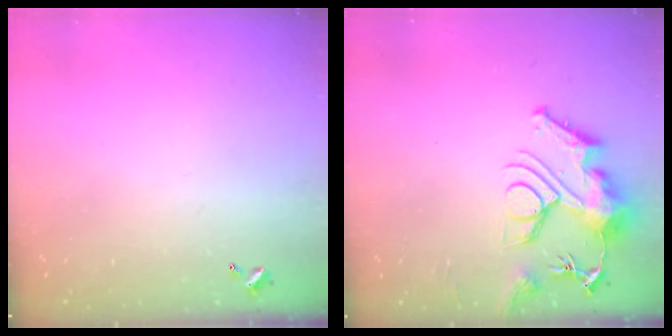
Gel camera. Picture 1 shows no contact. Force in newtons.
{"total": 11.9, "press": 11.8, "slide": 1.6}